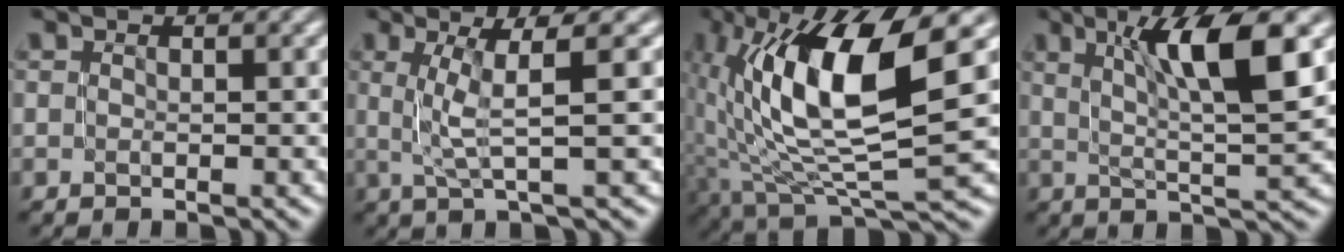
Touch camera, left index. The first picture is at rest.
{"total": 3.9, "force": [0.8, 0.5, 3.8], "torque": [-0.075, 0.010, 0.017]}
{"total": 13.0, "force": [2.5, 4.5, 11.9], "torque": [-0.232, 0.003, 0.047]}
{"total": 7.7, "force": [2.9, 1.4, 7.0], "torque": [-0.102, 0.003, 0.050]}